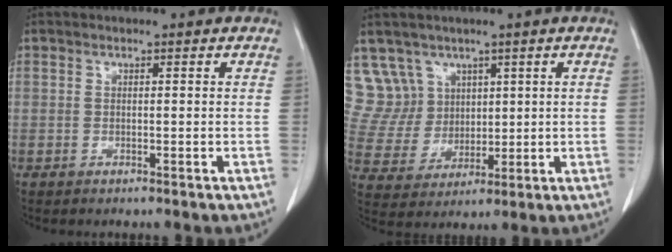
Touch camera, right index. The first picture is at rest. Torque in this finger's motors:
{"motor_torque": [-0.58, 0.69, -0.07, -0.04]}